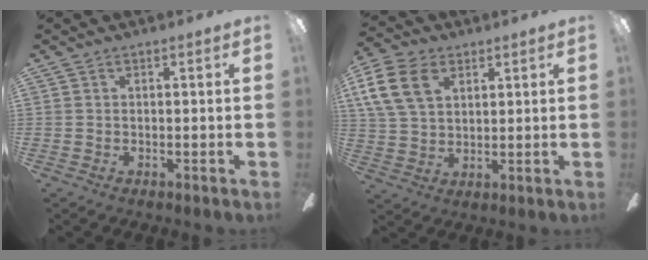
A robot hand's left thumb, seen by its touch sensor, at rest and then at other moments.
{"total": 12.7, "force": [5.3, 8.5, 7.7], "torque": [-0.172, 0.007, 0.100]}